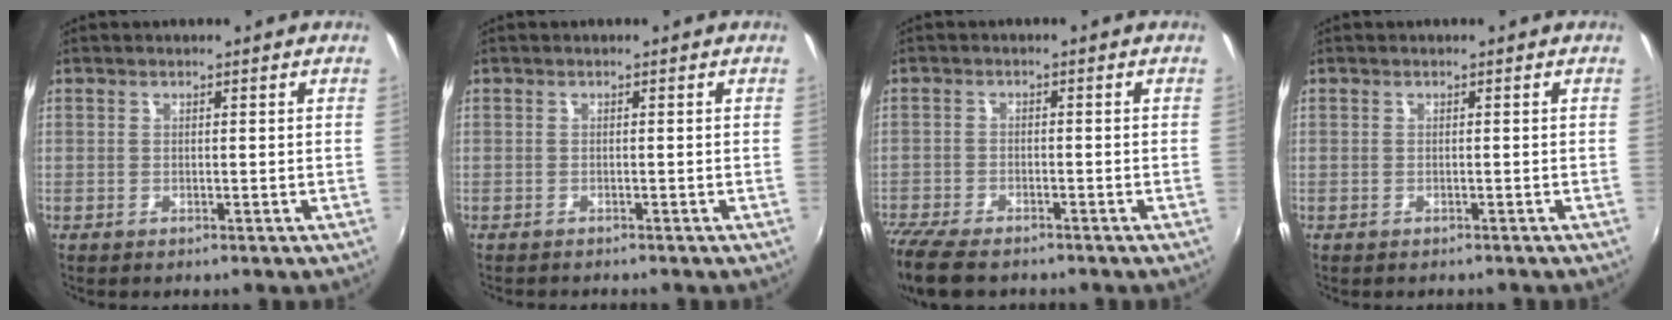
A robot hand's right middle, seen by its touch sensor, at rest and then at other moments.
{"total": 1.4, "force": [-1.4, 0.2, 0.3], "torque": [-0.010, -0.010, -0.022]}
{"total": 10.3, "force": [-8.4, 3.3, 4.9], "torque": [-0.132, -0.042, -0.155]}
{"total": 0.8, "force": [-0.7, 0.3, 0.2], "torque": [-0.007, -0.002, -0.009]}